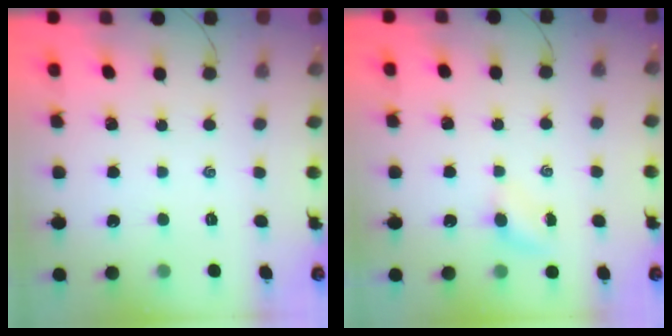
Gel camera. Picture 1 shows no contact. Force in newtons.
{"total": 3.5, "press": 3.3, "slide": 1.1}